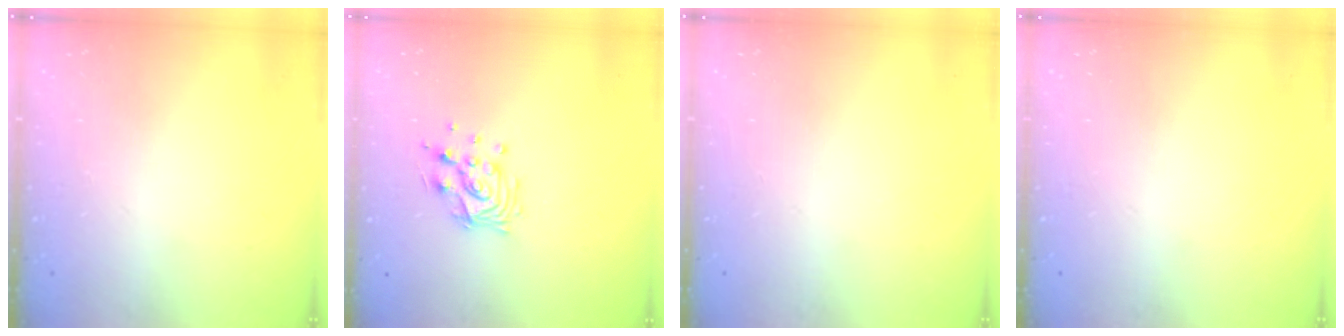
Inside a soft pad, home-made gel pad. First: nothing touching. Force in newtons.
{"total": 10.9, "press": 10.8, "slide": 0.9}
{"total": 0.0}
{"total": 0.0}